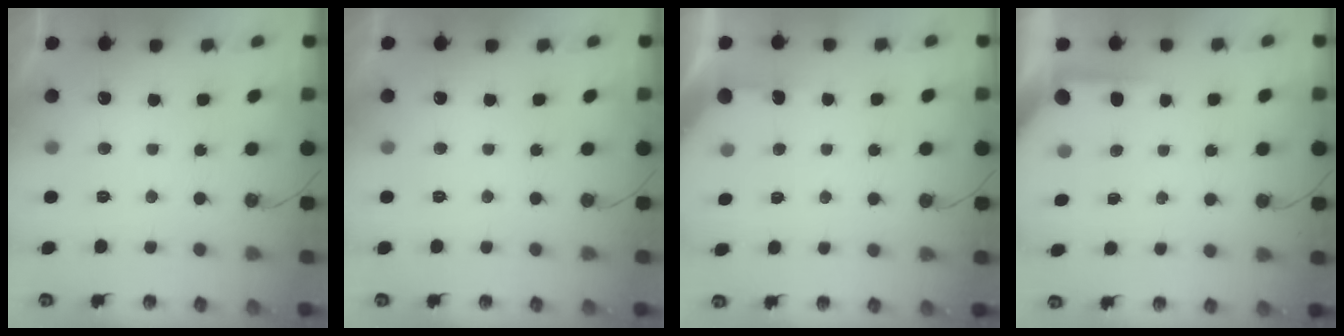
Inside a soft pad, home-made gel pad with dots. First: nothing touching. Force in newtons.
{"total": 0.0}
{"total": 2.4, "press": 2.4, "slide": 0.3}
{"total": 4.0, "press": 4.0, "slide": 0.2}